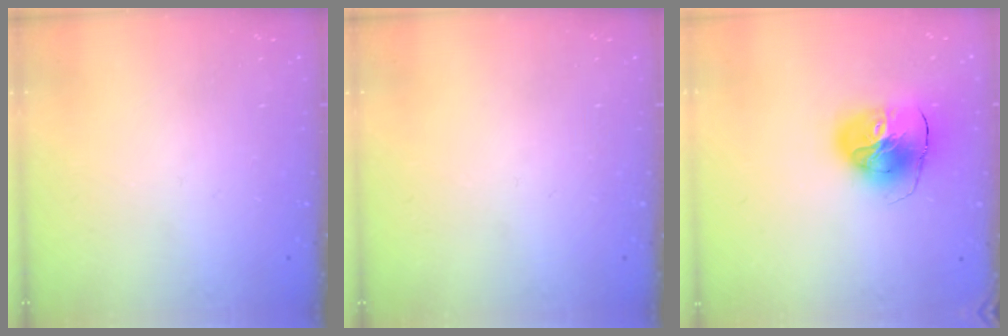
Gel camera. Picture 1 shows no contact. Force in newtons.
{"total": 0.0}
{"total": 12.3, "press": 12.2, "slide": 1.6}